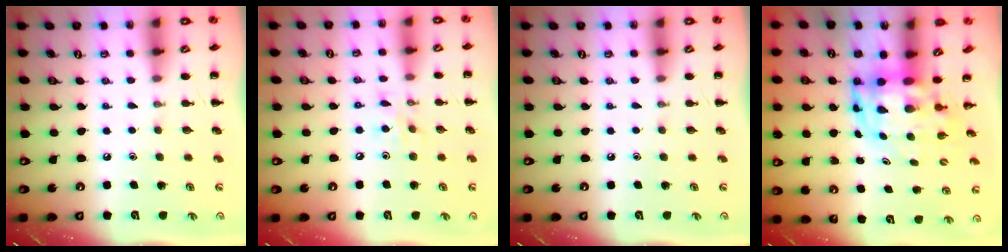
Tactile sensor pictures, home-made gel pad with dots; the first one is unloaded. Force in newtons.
{"total": 6.3, "press": 6.3, "slide": 0.6}
{"total": 0.0}
{"total": 5.1, "press": 4.9, "slide": 1.4}